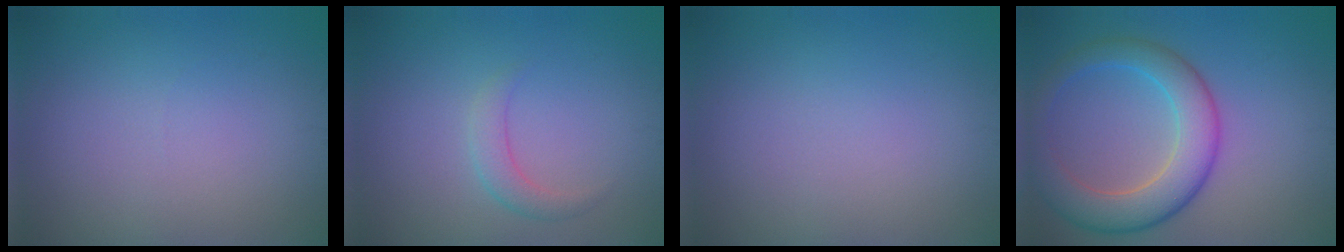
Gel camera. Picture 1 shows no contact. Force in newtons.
{"total": 1.7, "press": 1.7, "slide": 0.0}
{"total": 0.0}
{"total": 7.0, "press": 7.0, "slide": 0.2}